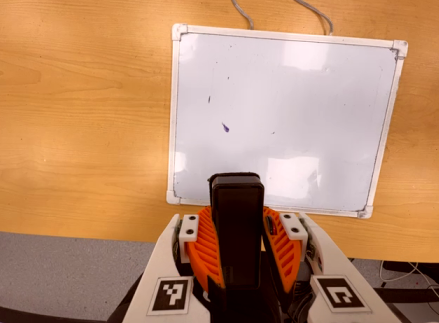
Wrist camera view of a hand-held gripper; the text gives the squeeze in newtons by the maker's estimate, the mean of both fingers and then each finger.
{"total": 9.9, "left": 8.4, "right": 11.4}